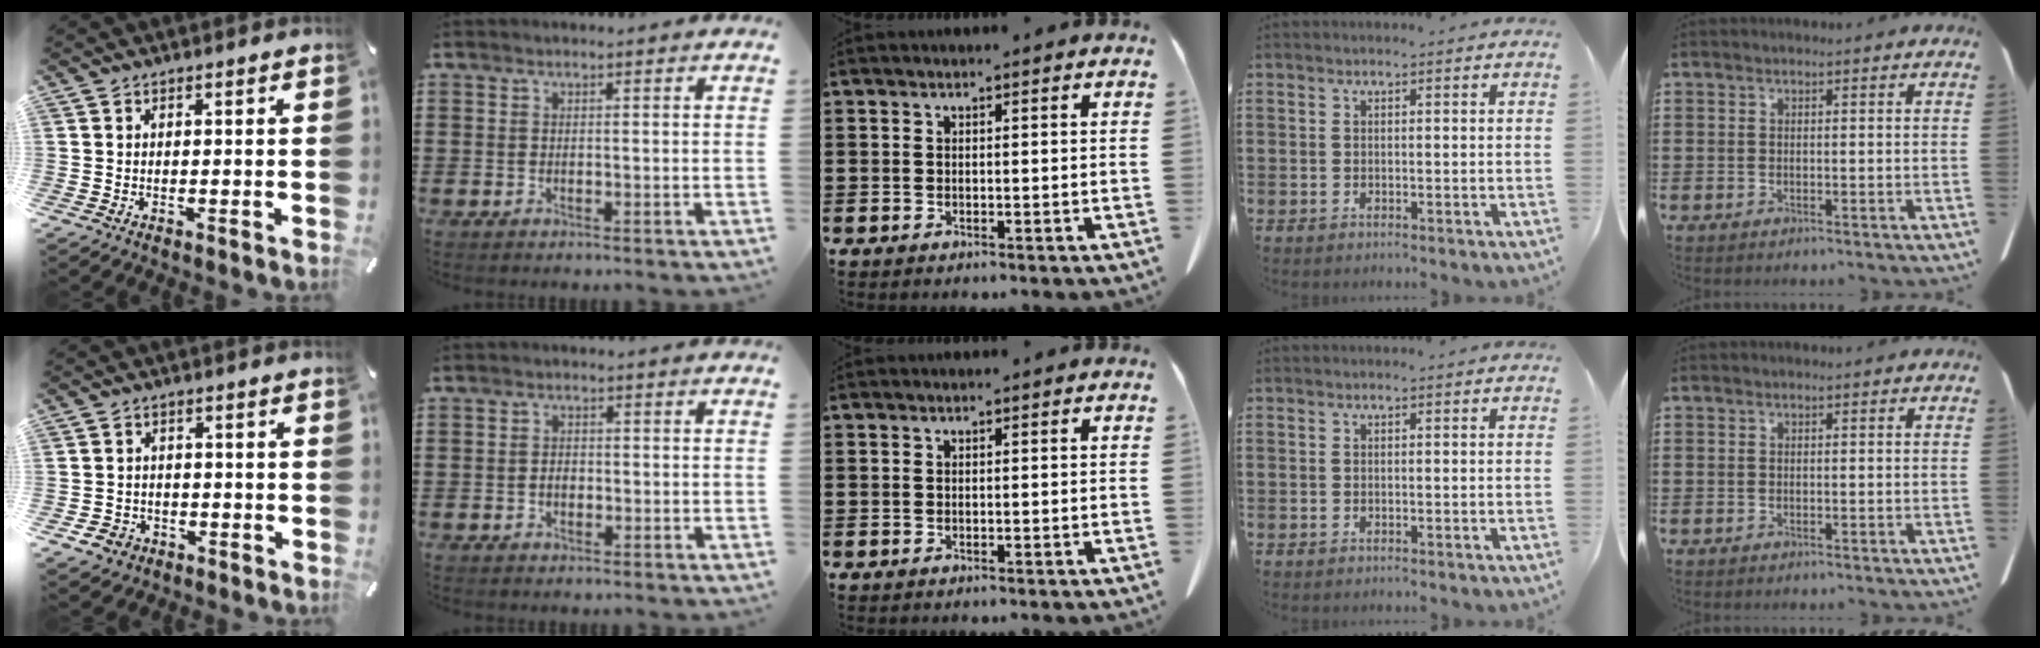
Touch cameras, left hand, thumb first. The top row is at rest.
{"thumb": {"total": 4.2, "force": [-2.2, 3.5, 0.9], "torque": [-0.020, 0.009, -0.041]}, "index": {"total": 1.5, "force": [-0.3, 1.0, 1.1], "torque": [-0.023, 0.003, -0.006]}}